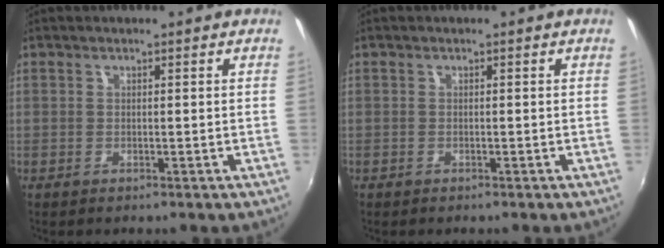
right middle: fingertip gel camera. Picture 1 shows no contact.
{"total": 0.5, "force": [-0.4, 0.3, 0.0], "torque": [-0.002, -0.002, -0.008]}